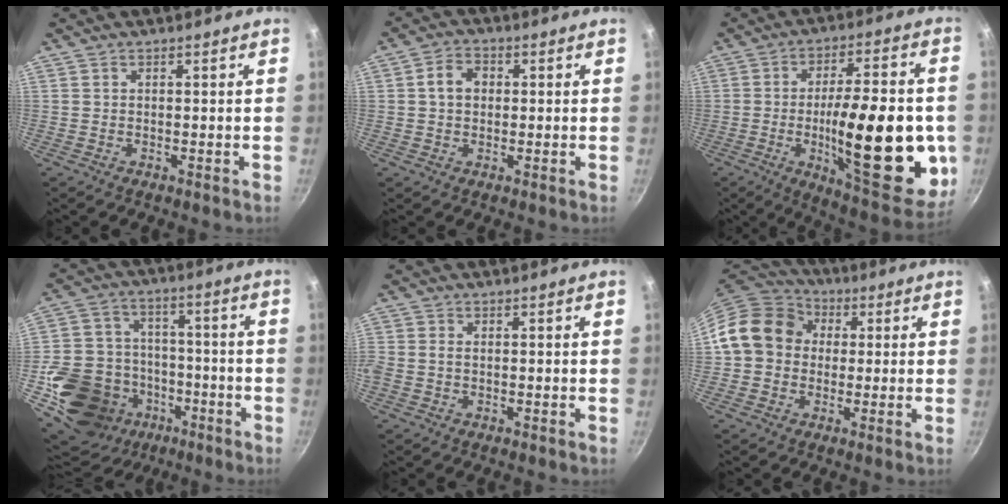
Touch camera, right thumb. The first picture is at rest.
{"total": 4.9, "force": [0.5, 3.9, 3.0], "torque": [-0.033, 0.012, 0.001]}
{"total": 27.4, "force": [-4.2, 9.2, 25.5], "torque": [-0.340, -0.002, -0.057]}
{"total": 21.8, "force": [-9.2, 17.7, 8.9], "torque": [-0.144, 0.057, -0.141]}
{"total": 1.8, "force": [-0.2, 1.4, 1.2], "torque": [-0.026, 0.004, -0.007]}
{"total": 13.0, "force": [1.8, 11.1, 6.6], "torque": [-0.082, 0.026, 0.013]}